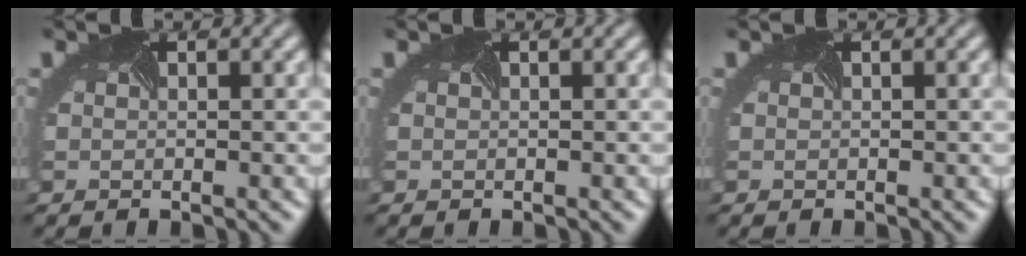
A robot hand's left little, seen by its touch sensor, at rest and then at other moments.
{"total": 0.0}
{"total": 0.0}